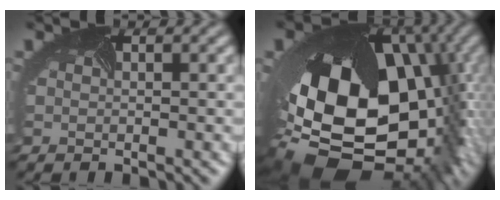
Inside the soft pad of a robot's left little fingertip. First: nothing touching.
{"total": 18.9, "force": [-1.5, 13.7, 12.9], "torque": [-0.258, -0.075, 0.018]}